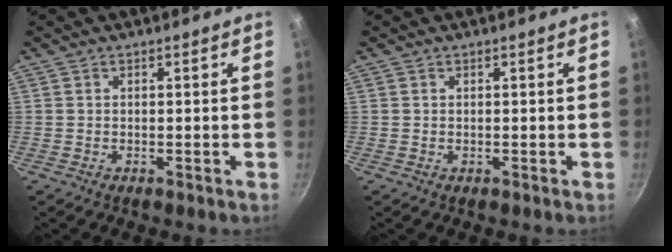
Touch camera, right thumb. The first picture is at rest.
{"total": 0.0}